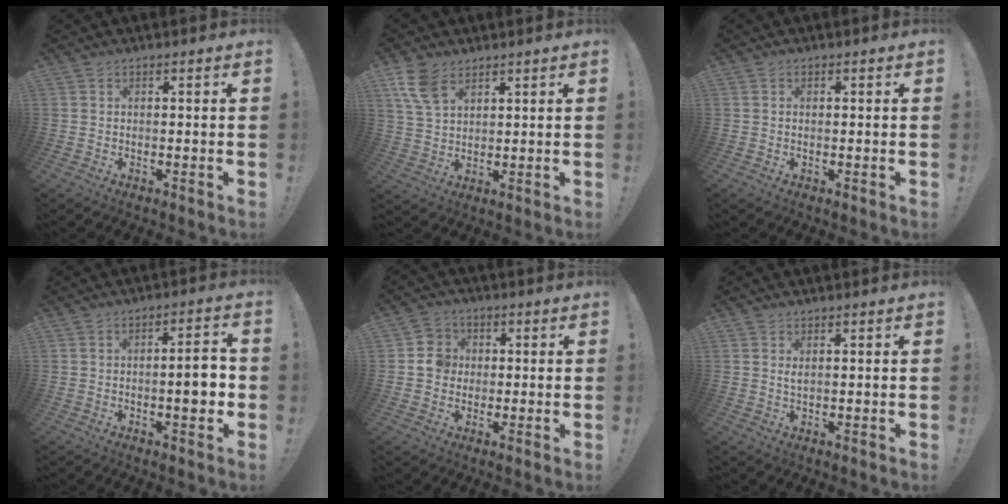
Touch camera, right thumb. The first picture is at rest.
{"total": 8.5, "force": [5.2, 4.6, 4.9], "torque": [-0.094, -0.016, 0.101]}
{"total": 0.0}
{"total": 7.2, "force": [-1.2, 2.0, 6.9], "torque": [-0.094, 0.002, -0.022]}
{"total": 6.4, "force": [-0.2, 6.1, 2.0], "torque": [-0.017, 0.012, -0.004]}
{"total": 1.2, "force": [0.5, 0.2, 1.0], "torque": [-0.013, -0.003, 0.007]}